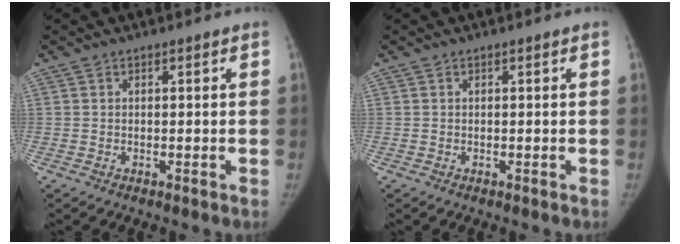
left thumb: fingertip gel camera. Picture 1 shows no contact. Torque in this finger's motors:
{"motor_torque": [0.04, 0.04, 0.00, -0.07, 0.02]}